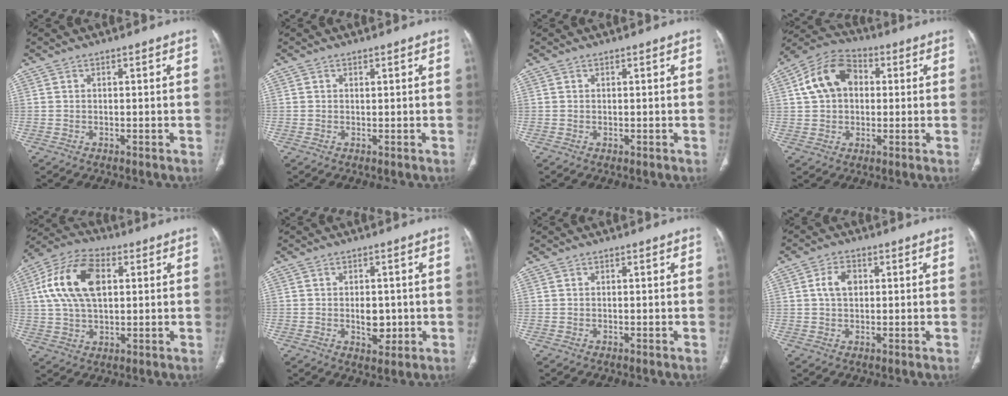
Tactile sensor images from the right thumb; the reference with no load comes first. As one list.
[{"total": 0.0}, {"total": 0.0}, {"total": 12.1, "force": [2.3, 8.8, 8.0], "torque": [-0.130, 0.023, 0.030]}, {"total": 14.9, "force": [3.4, 8.6, 11.7], "torque": [-0.226, 0.016, 0.060]}, {"total": 4.6, "force": [-0.4, 3.1, 3.4], "torque": [-0.031, -0.001, 0.002]}, {"total": 0.0}, {"total": 4.3, "force": [0.9, 2.9, 3.1], "torque": [-0.057, 0.007, 0.014]}]